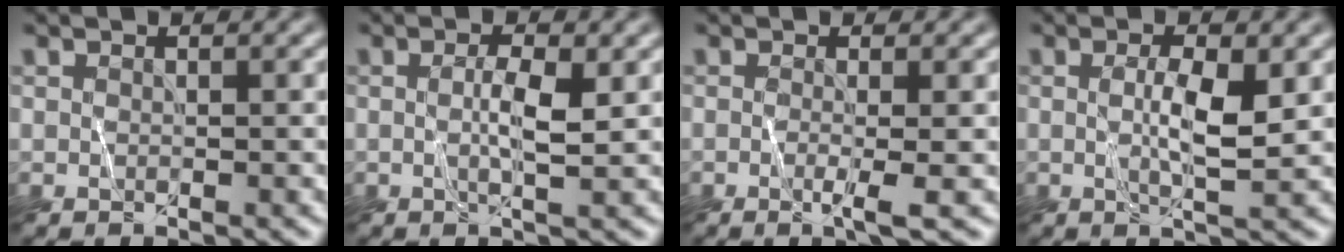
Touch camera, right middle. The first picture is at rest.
{"total": 2.2, "force": [0.3, 0.1, 2.1], "torque": [-0.040, 0.006, 0.004]}
{"total": 1.8, "force": [-0.4, 0.3, 1.8], "torque": [-0.027, 0.002, -0.009]}
{"total": 3.2, "force": [0.4, 0.5, 3.1], "torque": [-0.057, 0.003, 0.010]}